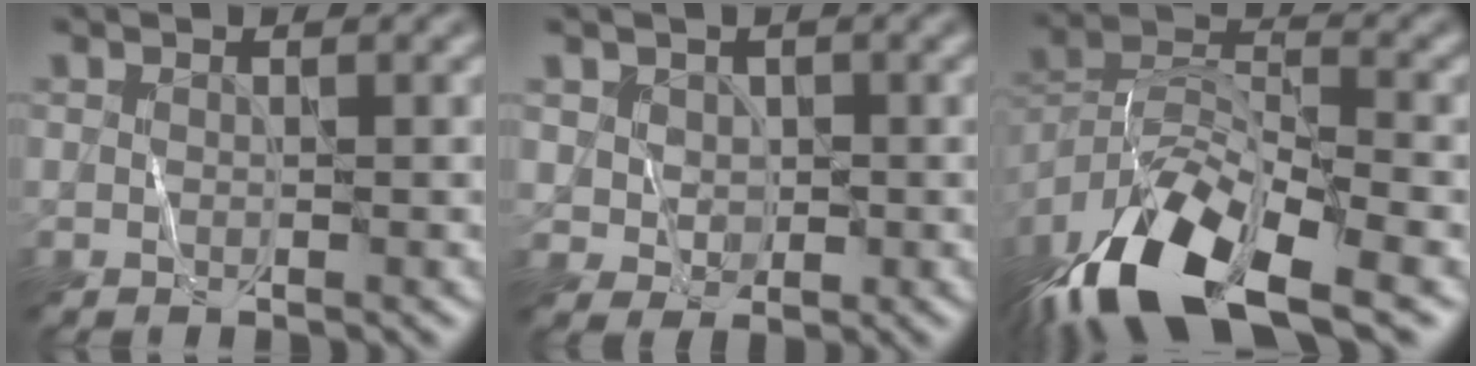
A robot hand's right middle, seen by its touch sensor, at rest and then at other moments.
{"total": 2.3, "force": [0.8, 2.1, 0.7], "torque": [-0.014, -0.005, 0.021]}
{"total": 13.8, "force": [-9.2, 5.1, 8.9], "torque": [-0.184, -0.001, -0.173]}